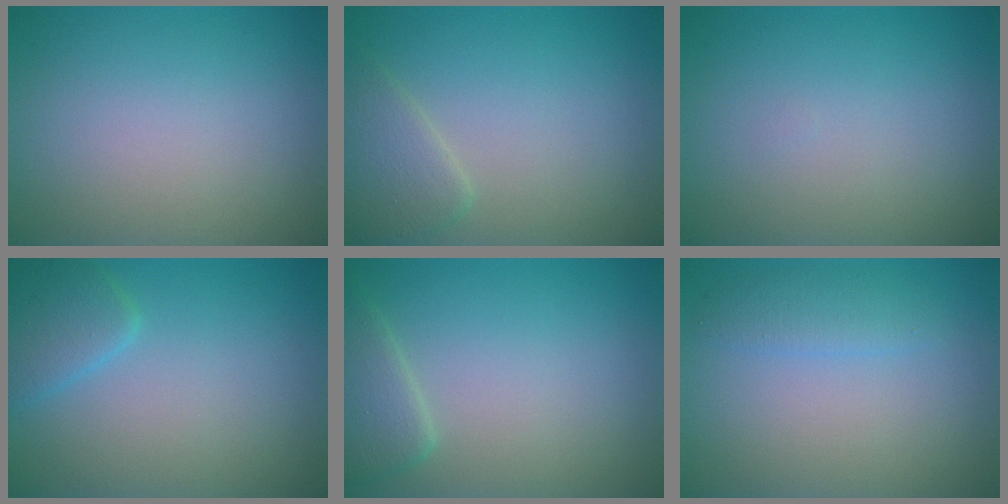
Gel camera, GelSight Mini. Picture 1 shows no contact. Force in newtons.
{"total": 2.6, "press": 2.6, "slide": 0.1}
{"total": 0.0}
{"total": 2.6, "press": 2.6, "slide": 0.2}
{"total": 2.5, "press": 2.5, "slide": 0.3}
{"total": 1.7, "press": 1.7, "slide": 0.1}